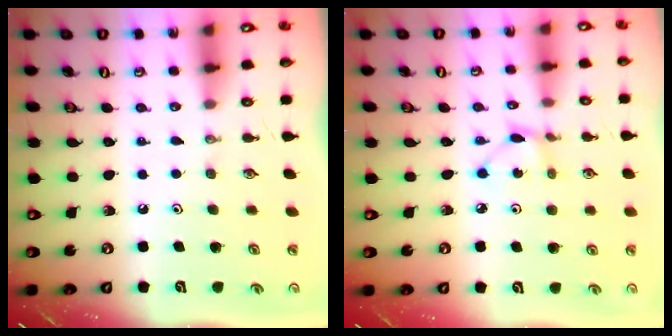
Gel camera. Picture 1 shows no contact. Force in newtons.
{"total": 3.1, "press": 3.0, "slide": 0.4}